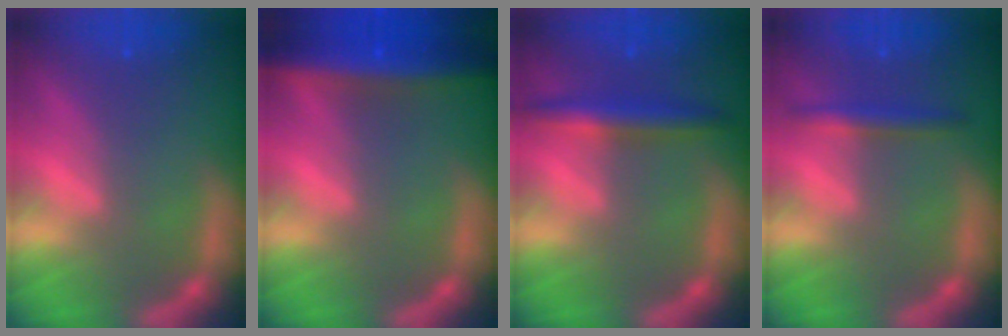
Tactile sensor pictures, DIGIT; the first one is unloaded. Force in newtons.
{"total": 8.6}
{"total": 4.0}
{"total": 2.4}